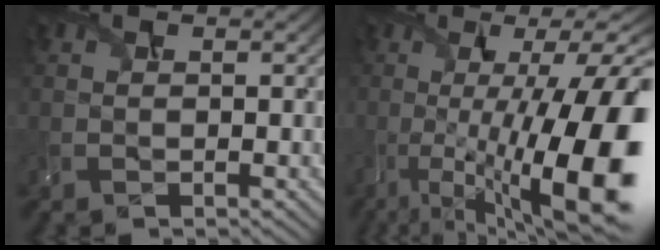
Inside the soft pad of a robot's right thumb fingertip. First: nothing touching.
{"total": 18.7, "force": [-4.7, 6.1, 17.0], "torque": [-0.252, -0.003, -0.061]}